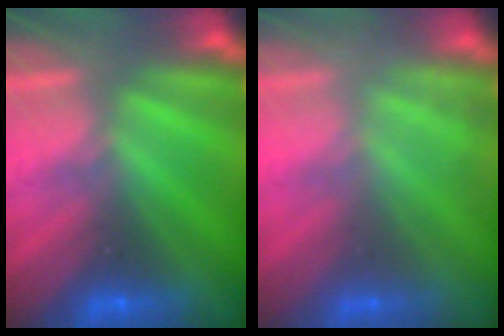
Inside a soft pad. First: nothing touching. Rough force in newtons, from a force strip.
{"total": 2.7}